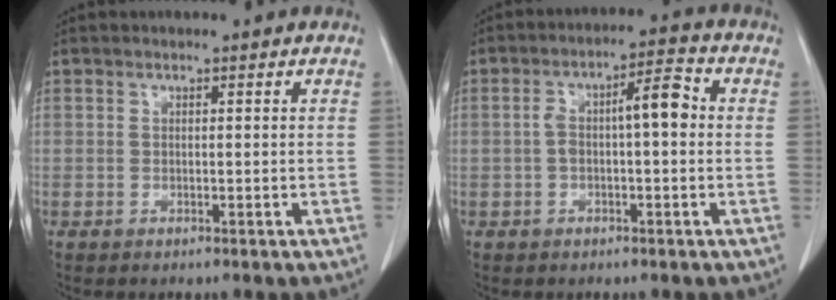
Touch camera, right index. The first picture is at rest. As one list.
[{"total": 6.7, "force": [0.2, 1.7, 6.5], "torque": [-0.116, 0.034, 0.005]}]